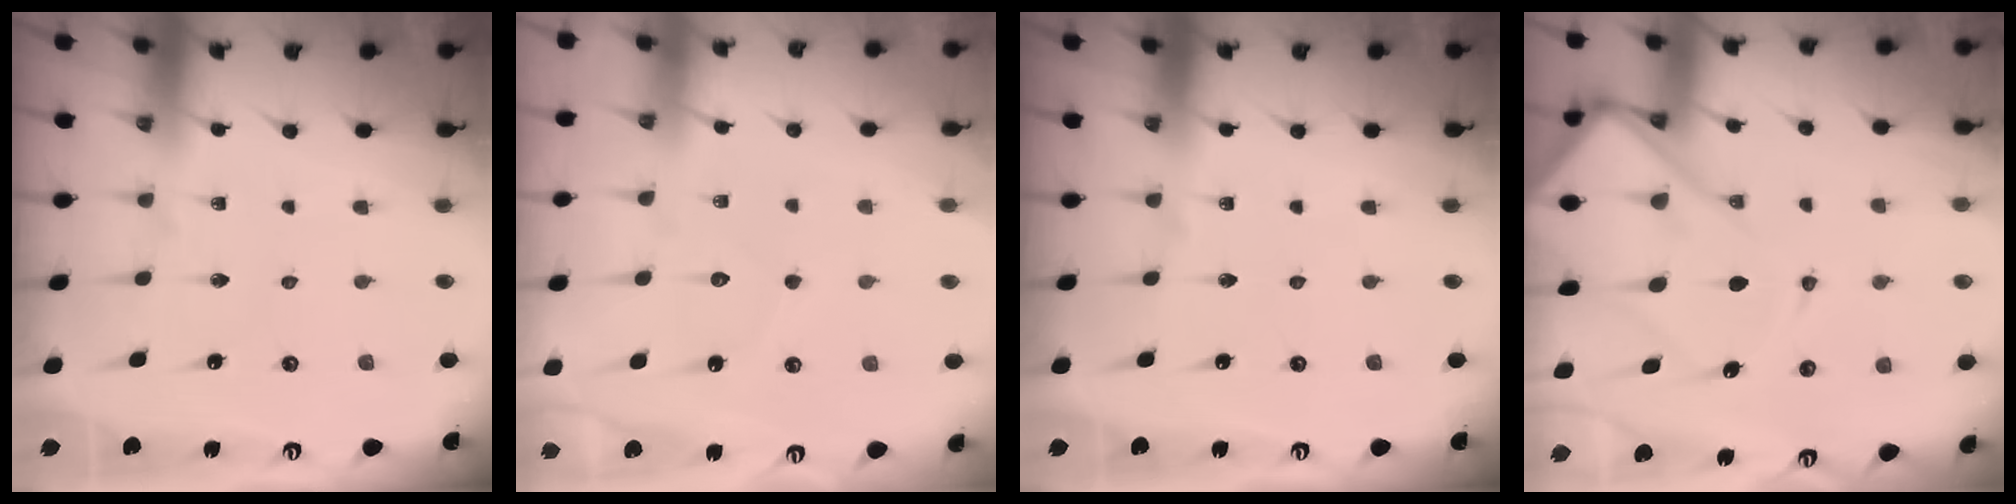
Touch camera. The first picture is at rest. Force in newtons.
{"total": 4.7, "press": 4.7, "slide": 0.4}
{"total": 0.0}
{"total": 16.4, "press": 16.3, "slide": 1.8}